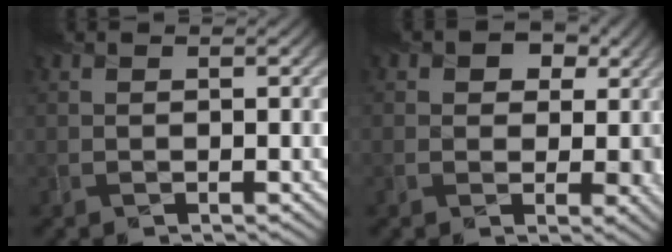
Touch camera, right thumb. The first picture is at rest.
{"total": 6.9, "force": [1.7, 5.5, 3.9], "torque": [-0.052, 0.000, 0.018]}